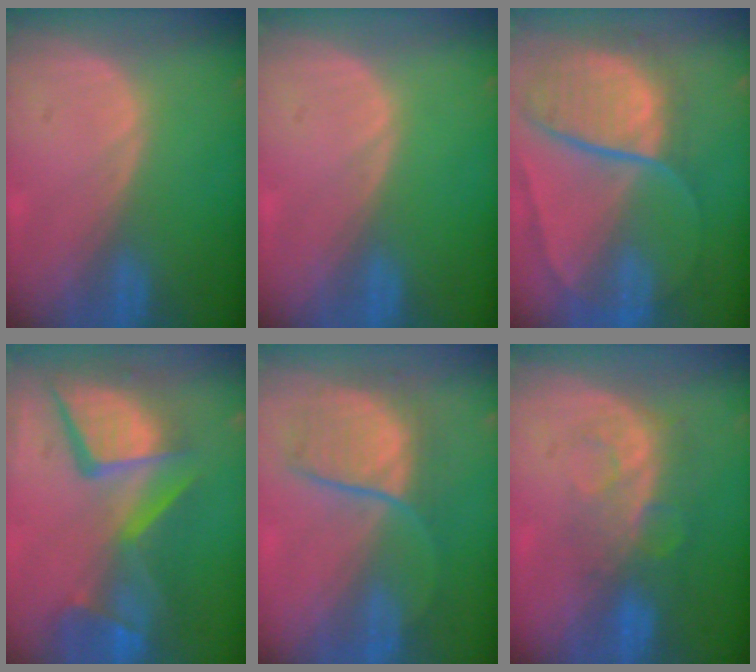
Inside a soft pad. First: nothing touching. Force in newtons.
{"total": 0.0}
{"total": 10.7, "press": 8.9, "slide": 5.9}
{"total": 13.7, "press": 11.2, "slide": 7.9}
{"total": 7.6, "press": 7.6, "slide": 0.6}
{"total": 8.2, "press": 6.9, "slide": 4.4}